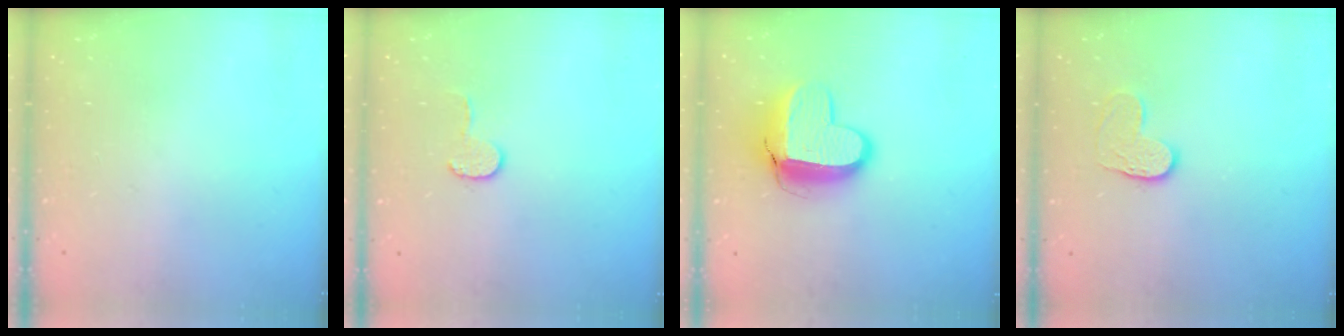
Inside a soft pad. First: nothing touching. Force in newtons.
{"total": 6.4, "press": 6.4, "slide": 0.6}
{"total": 11.8, "press": 11.8, "slide": 1.2}
{"total": 7.6, "press": 7.6, "slide": 0.4}